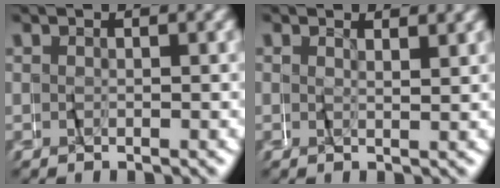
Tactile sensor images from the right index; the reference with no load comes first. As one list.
[{"total": 1.2, "force": [0.8, -0.8, -0.2], "torque": [-0.002, 0.000, 0.014]}]